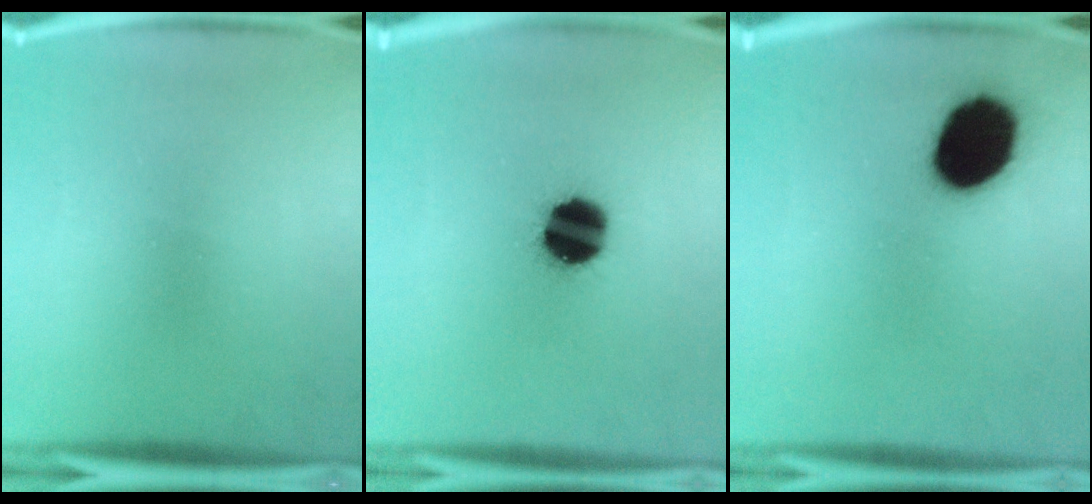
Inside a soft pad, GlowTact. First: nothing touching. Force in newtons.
{"total": 14.5}
{"total": 17.0}